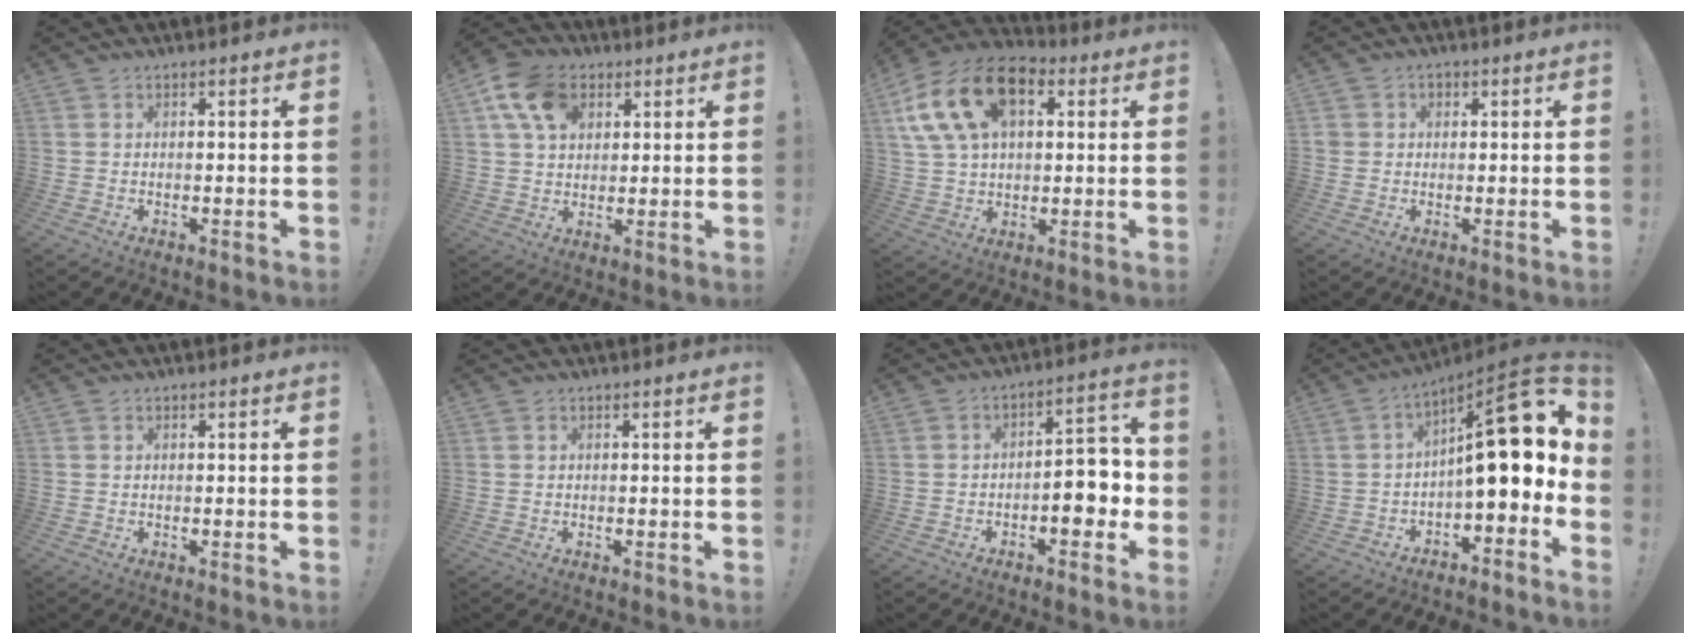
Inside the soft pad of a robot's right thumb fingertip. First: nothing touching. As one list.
[{"total": 13.0, "force": [5.4, 9.3, 7.3], "torque": [-0.121, -0.006, 0.106]}, {"total": 19.8, "force": [7.8, 12.5, 13.2], "torque": [-0.243, -0.020, 0.140]}, {"total": 2.9, "force": [0.4, 2.8, 0.8], "torque": [-0.007, 0.003, 0.006]}, {"total": 0.0}, {"total": 0.0}, {"total": 10.3, "force": [-3.1, 5.0, 8.5], "torque": [-0.110, 0.019, -0.051]}, {"total": 19.9, "force": [2.8, 6.7, 18.6], "torque": [-0.265, -0.010, 0.050]}]